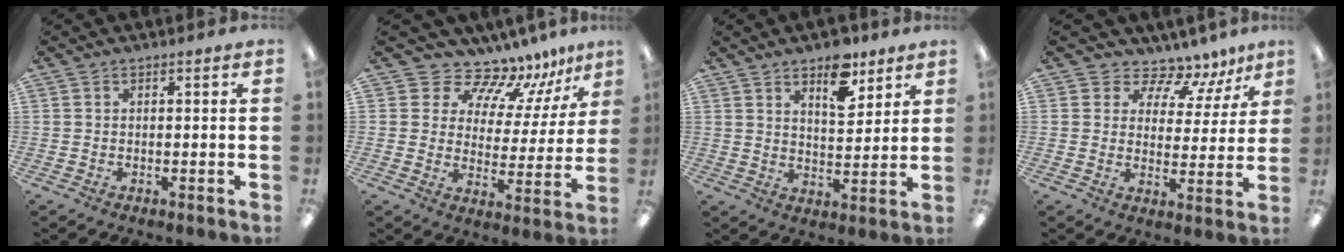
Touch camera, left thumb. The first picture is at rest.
{"total": 10.5, "force": [9.5, 4.2, 1.6], "torque": [-0.037, -0.092, 0.171]}
{"total": 9.5, "force": [6.7, 4.4, 5.0], "torque": [-0.052, -0.040, 0.110]}
{"total": 8.3, "force": [6.6, 4.5, 2.4], "torque": [-0.034, -0.059, 0.116]}